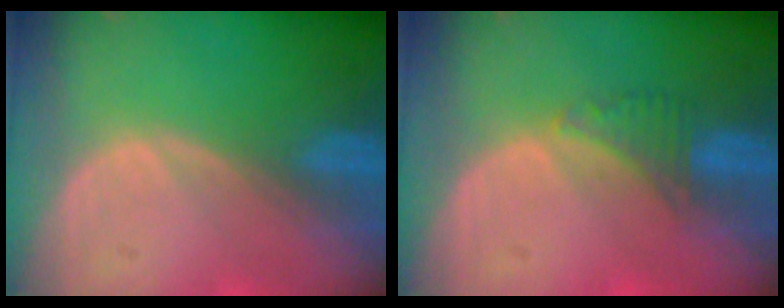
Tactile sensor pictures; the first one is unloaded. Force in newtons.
{"total": 2.7, "press": 2.6, "slide": 0.7}